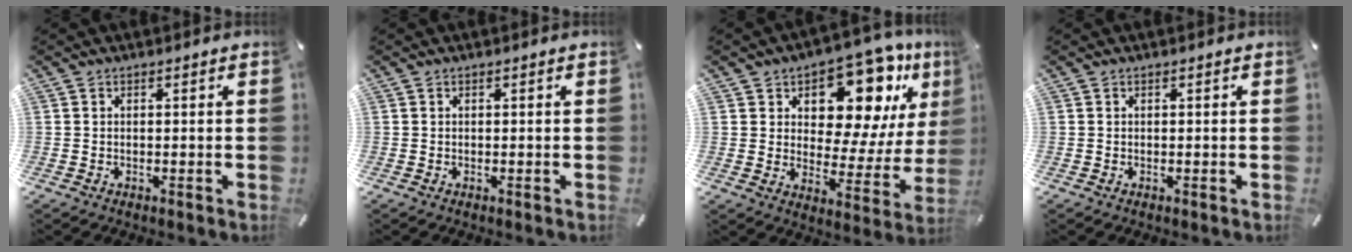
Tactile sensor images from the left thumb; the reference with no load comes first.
{"total": 0.0}
{"total": 16.6, "force": [11.0, 8.3, 9.2], "torque": [-0.135, -0.091, 0.188]}
{"total": 0.0}